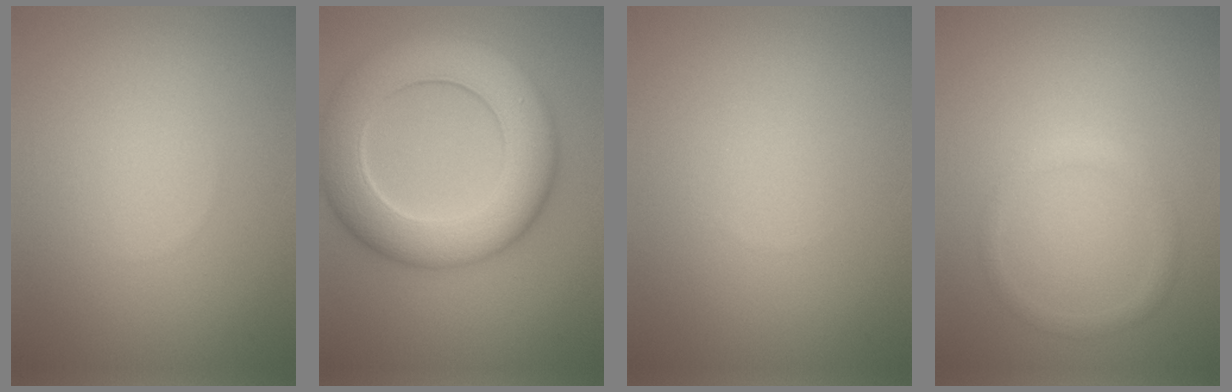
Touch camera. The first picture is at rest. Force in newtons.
{"total": 10.2, "press": 10.2, "slide": 0.7}
{"total": 0.0}
{"total": 1.3, "press": 1.3, "slide": 0.1}